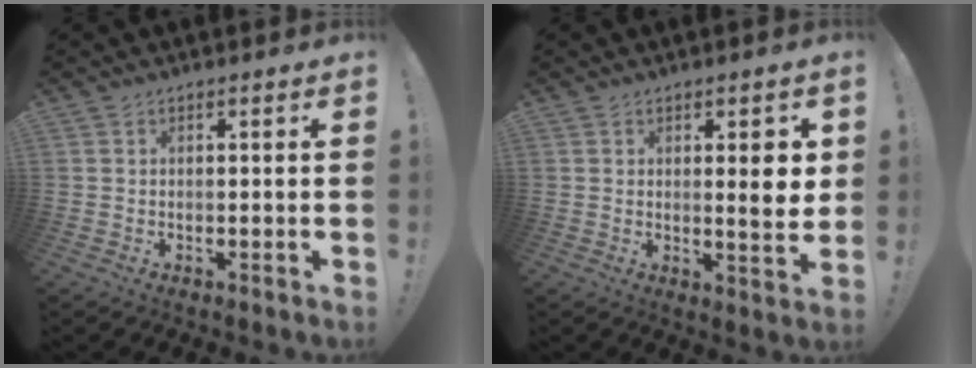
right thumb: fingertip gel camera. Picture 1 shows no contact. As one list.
[{"total": 6.0, "force": [1.3, 1.6, 5.6], "torque": [-0.072, -0.010, 0.014]}]